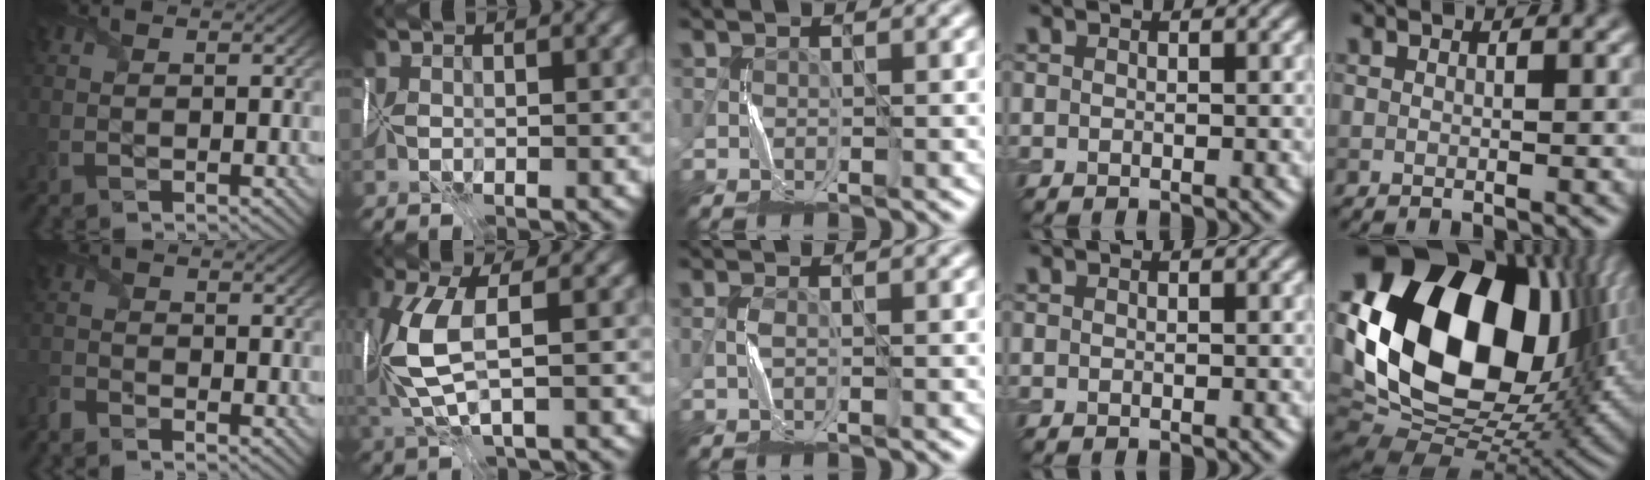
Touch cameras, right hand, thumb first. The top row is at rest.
{"thumb": {"total": 2.3, "force": [-2.2, 0.5, 0.4], "torque": [-0.013, -0.009, -0.056]}, "index": {"total": 6.1, "force": [0.9, 2.2, 5.6], "torque": [-0.149, 0.009, 0.021]}, "middle": {"total": 0.5, "force": [-0.5, -0.1, 0.3], "torque": [-0.007, 0.005, -0.010]}, "little": {"total": 19.2, "force": [4.8, 12.6, 13.7], "torque": [-0.277, 0.006, 0.092]}}